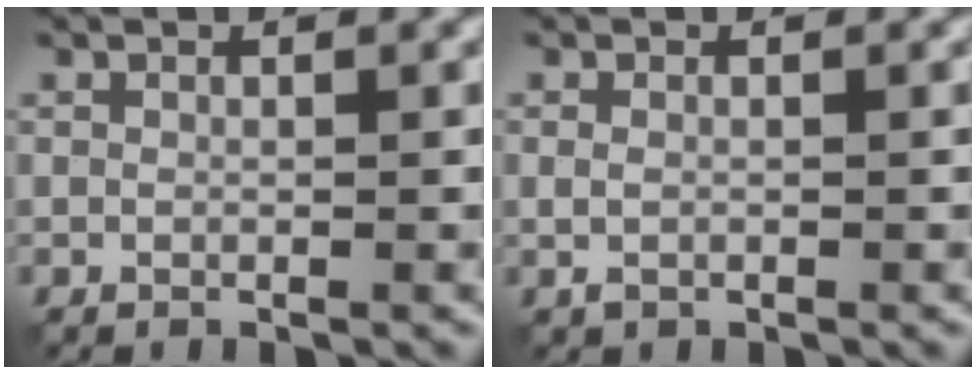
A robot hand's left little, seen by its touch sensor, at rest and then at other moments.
{"total": 0.9, "force": [-0.3, 0.6, 0.7], "torque": [-0.020, -0.003, -0.005]}